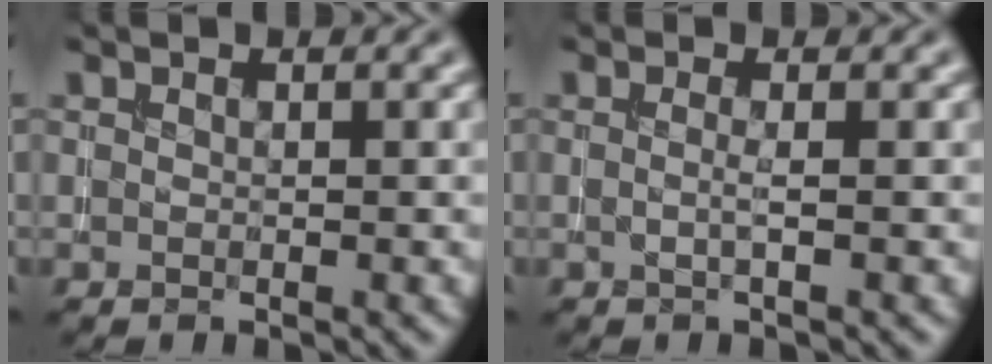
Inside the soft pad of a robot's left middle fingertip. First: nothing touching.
{"total": 1.1, "force": [-0.1, 0.2, 1.1], "torque": [-0.020, -0.005, -0.006]}